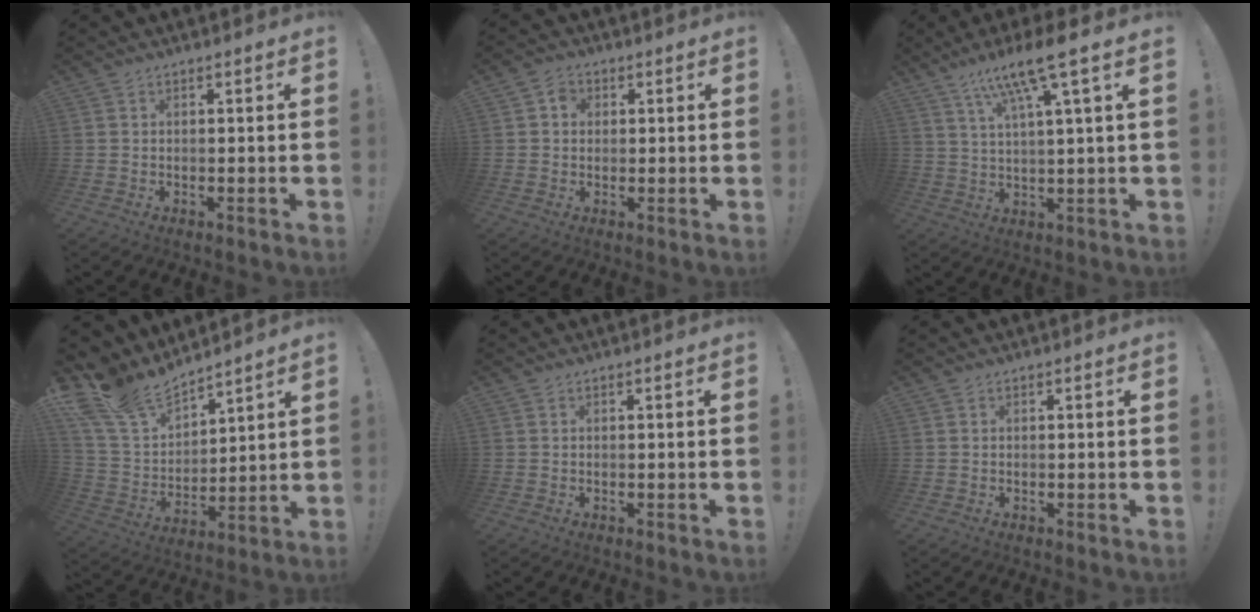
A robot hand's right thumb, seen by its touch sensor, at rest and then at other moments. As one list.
[{"total": 3.8, "force": [0.9, 3.3, 1.7], "torque": [-0.026, 0.004, 0.016]}, {"total": 11.8, "force": [7.0, 0.4, 9.4], "torque": [-0.175, -0.029, 0.109]}, {"total": 15.9, "force": [13.5, 6.9, 4.8], "torque": [-0.108, -0.099, 0.256]}, {"total": 0.0}, {"total": 0.0}]